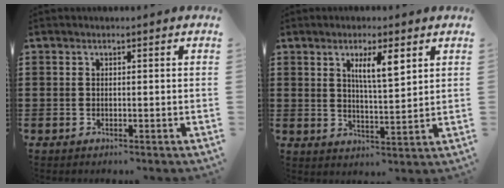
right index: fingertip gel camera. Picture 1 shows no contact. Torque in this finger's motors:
{"motor_torque": [0.28, 0.09, 0.54, 0.08]}